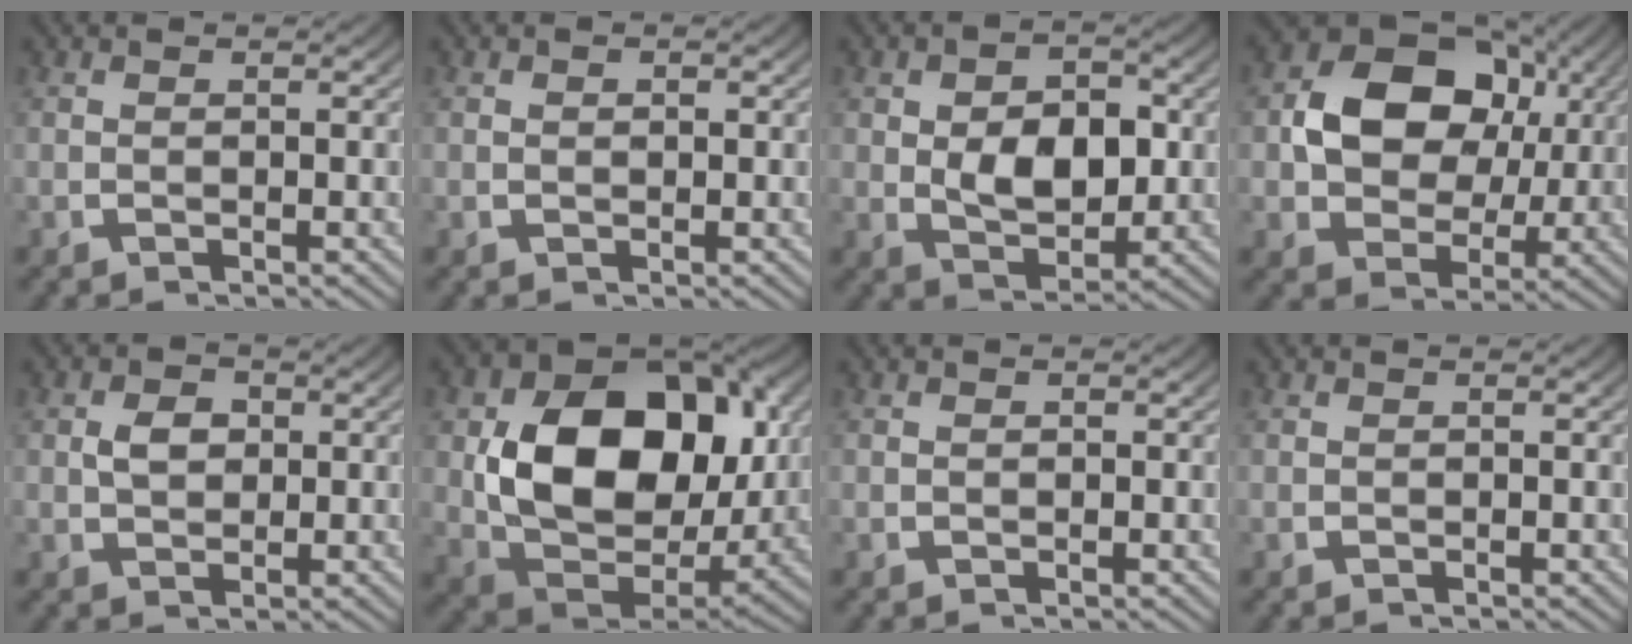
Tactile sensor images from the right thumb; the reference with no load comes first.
{"total": 0.5, "force": [0.1, 0.4, 0.4], "torque": [-0.006, -0.005, 0.003]}
{"total": 6.8, "force": [0.1, 4.5, 5.0], "torque": [-0.102, -0.033, 0.018]}
{"total": 11.1, "force": [1.6, 8.1, 7.4], "torque": [-0.152, -0.017, 0.030]}
{"total": 2.4, "force": [0.5, 1.7, 1.7], "torque": [-0.029, -0.005, 0.014]}
{"total": 16.8, "force": [1.1, 10.8, 12.8], "torque": [-0.261, -0.041, 0.032]}
{"total": 0.0}
{"total": 0.0}